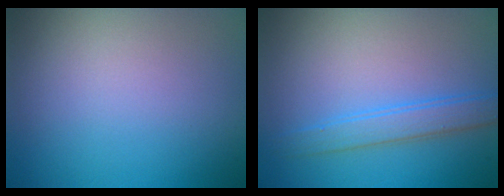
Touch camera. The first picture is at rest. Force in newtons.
{"total": 2.5, "press": 2.5, "slide": 0.1}